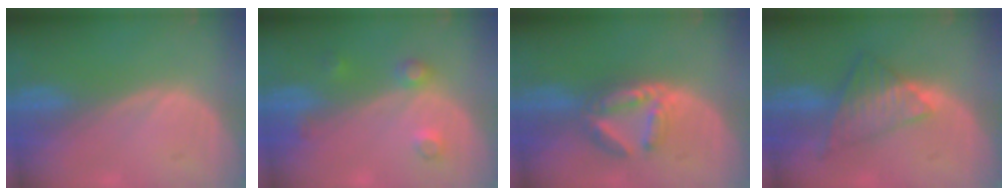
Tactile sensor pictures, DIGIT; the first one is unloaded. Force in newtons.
{"total": 3.5, "press": 3.3, "slide": 1.2}
{"total": 6.0, "press": 5.7, "slide": 1.7}
{"total": 7.4, "press": 6.4, "slide": 3.6}